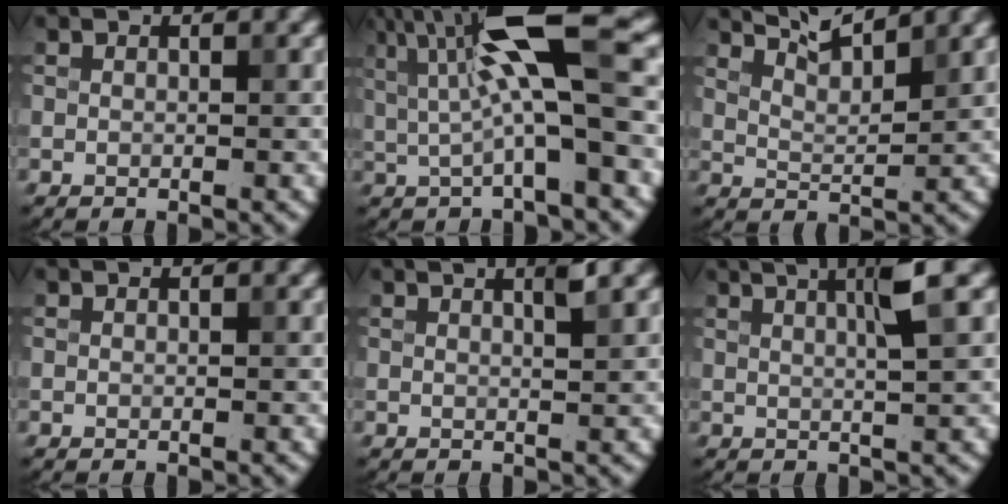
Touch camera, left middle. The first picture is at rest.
{"total": 9.1, "force": [1.5, 2.1, 8.7], "torque": [-0.153, 0.003, 0.024]}
{"total": 3.8, "force": [3.2, 0.6, 2.1], "torque": [-0.039, 0.005, 0.048]}
{"total": 0.0}
{"total": 1.2, "force": [0.4, 0.2, 1.2], "torque": [-0.005, 0.004, 0.002]}
{"total": 3.6, "force": [1.1, 0.5, 3.4], "torque": [-0.048, 0.009, 0.017]}